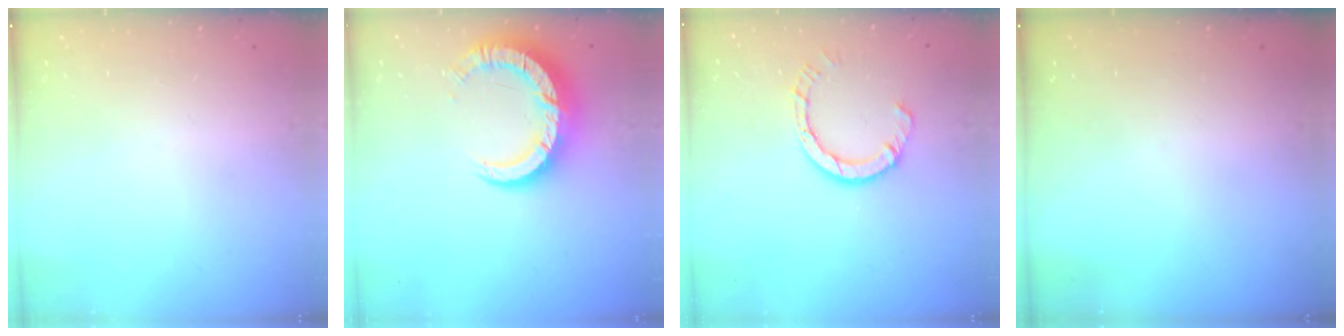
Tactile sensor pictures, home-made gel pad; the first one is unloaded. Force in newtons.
{"total": 11.8, "press": 11.7, "slide": 1.3}
{"total": 6.8, "press": 6.7, "slide": 0.7}
{"total": 0.0}